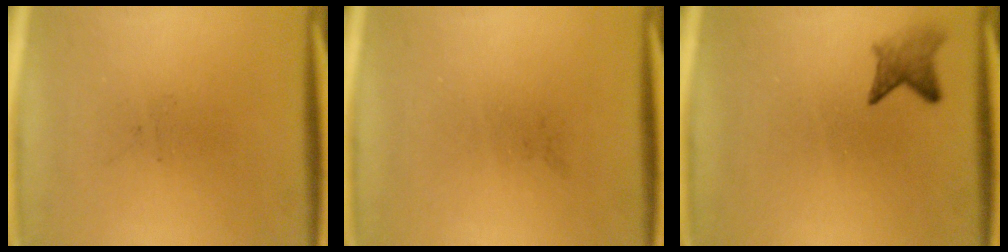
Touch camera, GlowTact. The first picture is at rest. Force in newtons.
{"total": 0.0}
{"total": 2.4}